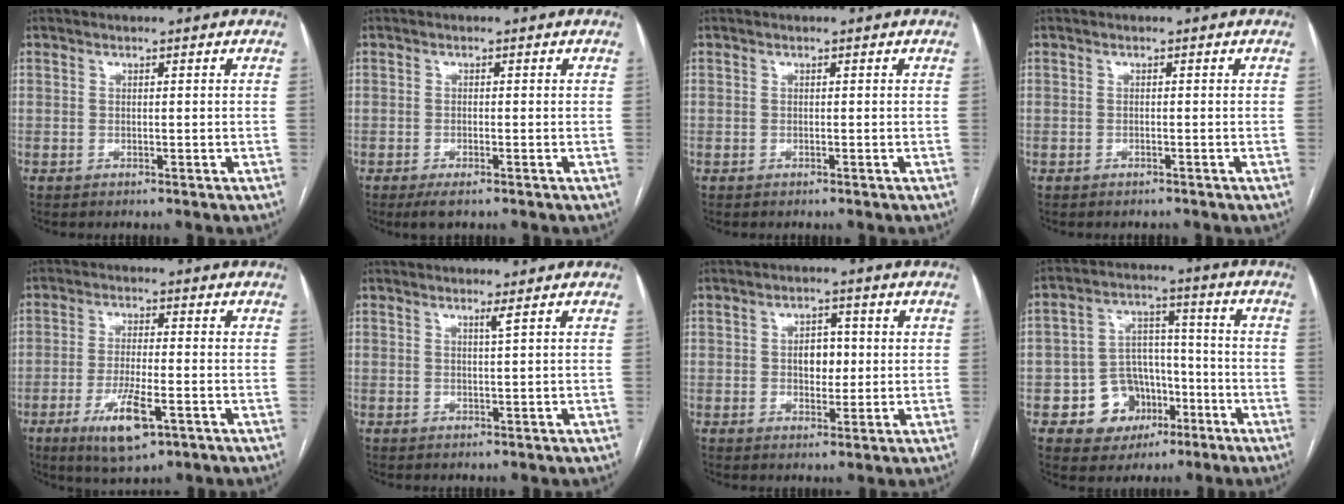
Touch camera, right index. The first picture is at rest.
{"total": 2.5, "force": [-1.6, 0.6, 1.8], "torque": [-0.034, -0.004, -0.025]}
{"total": 0.0}
{"total": 1.0, "force": [-0.9, 0.3, 0.1], "torque": [-0.007, 0.000, -0.013]}
{"total": 8.5, "force": [-3.9, 2.0, 7.3], "torque": [-0.139, -0.016, -0.061]}
{"total": 1.0, "force": [0.5, -0.4, 0.7], "torque": [-0.023, -0.009, 0.014]}
{"total": 4.3, "force": [0.3, 2.8, 3.3], "torque": [-0.047, 0.010, 0.009]}
{"total": 10.1, "force": [-4.2, 8.5, 3.3], "torque": [-0.046, 0.031, -0.058]}